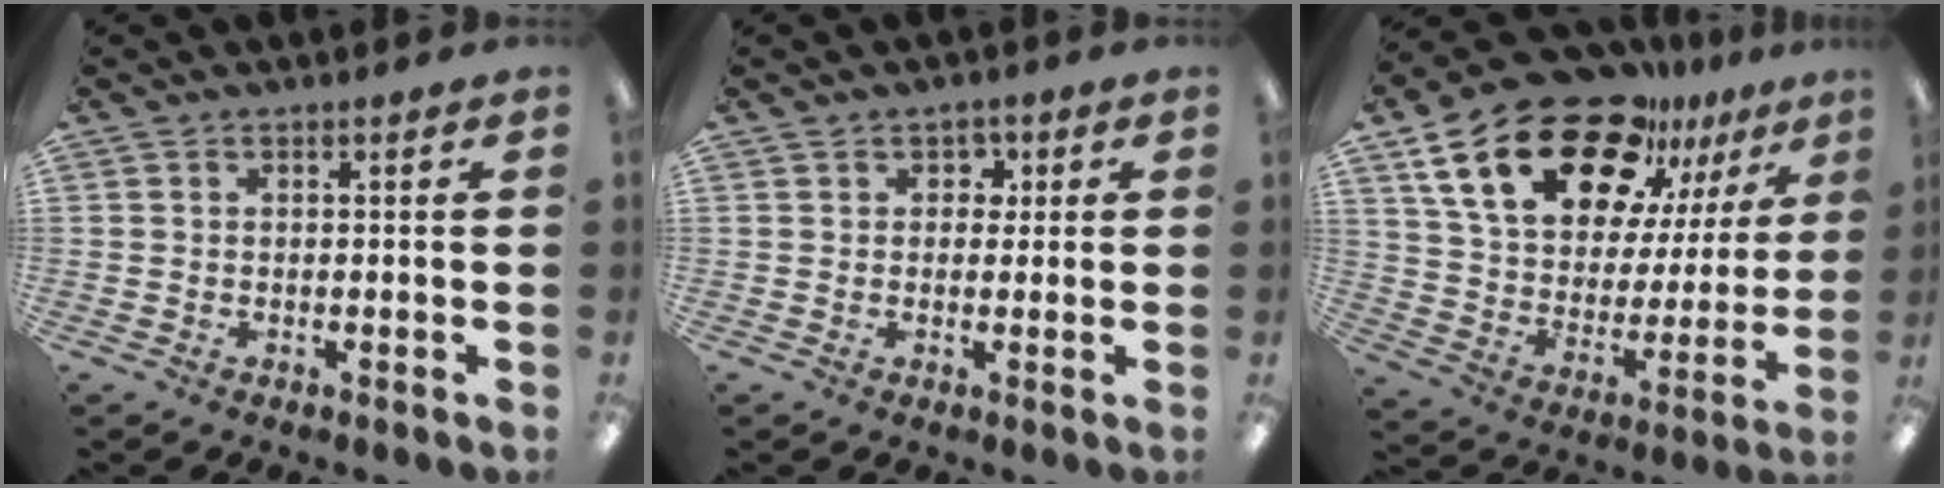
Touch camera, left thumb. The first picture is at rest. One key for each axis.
{"total": 2.7, "fx": 0.7, "fy": 2.4, "fz": 0.9, "tx": -0.007, "ty": 0.002, "tz": 0.008}
{"total": 23.3, "fx": 14.8, "fy": 12.1, "fz": 13.3, "tx": -0.229, "ty": -0.084, "tz": 0.266}